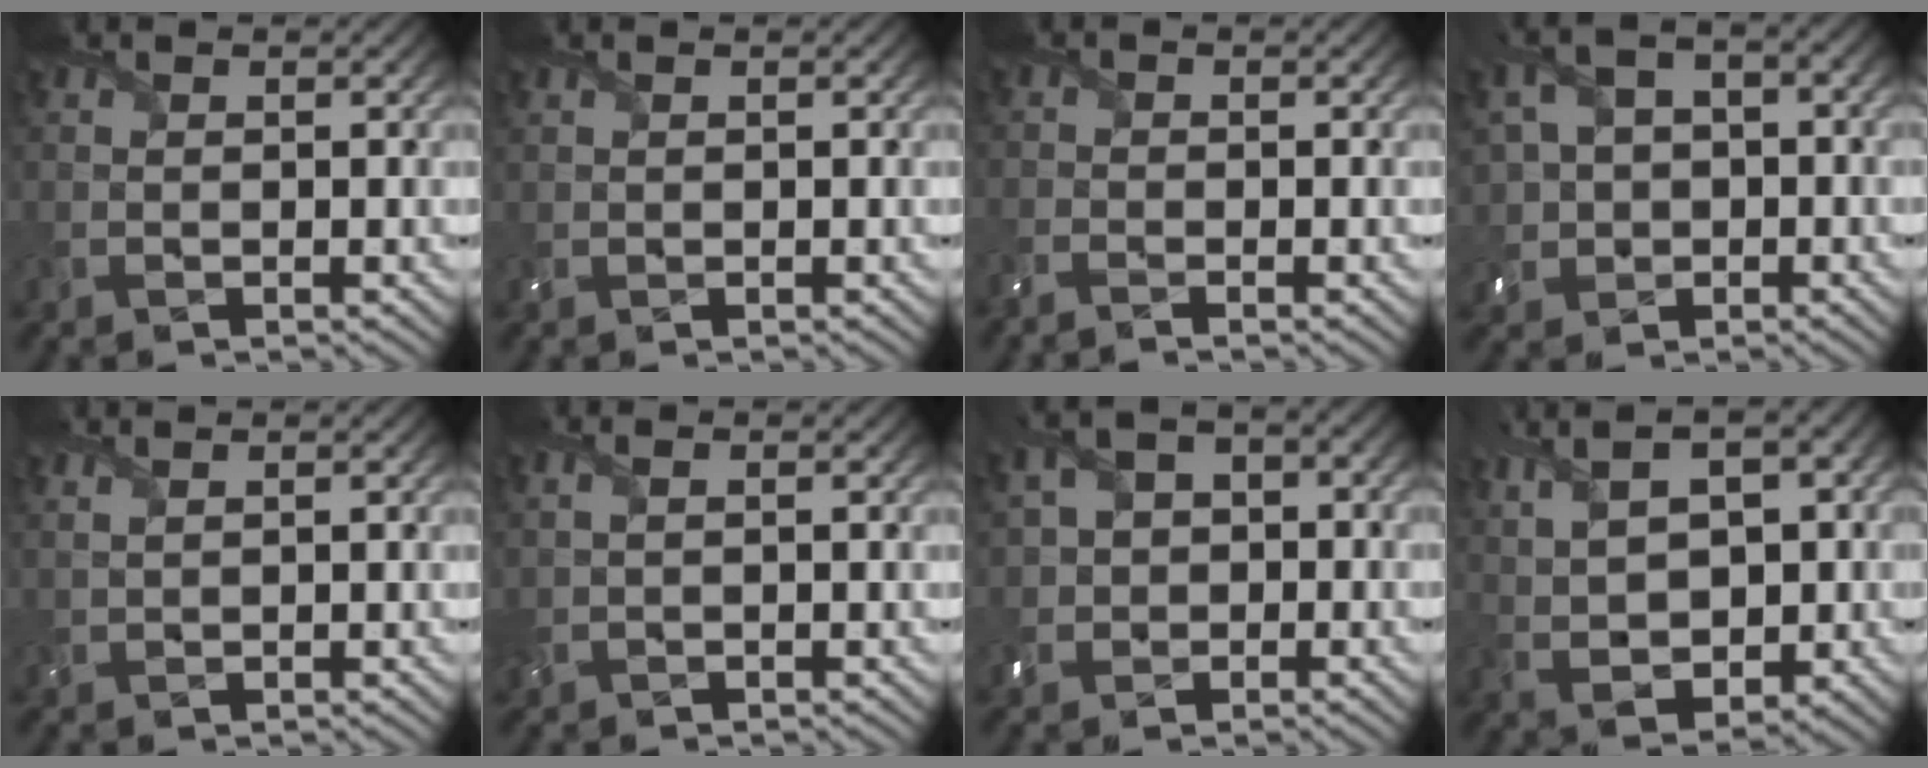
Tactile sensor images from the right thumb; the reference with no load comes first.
{"total": 0.6, "force": [0.3, 0.2, 0.4], "torque": [-0.011, 0.002, 0.009]}
{"total": 2.4, "force": [-2.0, 0.7, 1.2], "torque": [-0.033, -0.008, -0.047]}
{"total": 7.8, "force": [0.4, 6.0, 5.0], "torque": [-0.134, -0.002, 0.018]}
{"total": 1.3, "force": [1.0, 0.3, 0.8], "torque": [-0.016, 0.000, 0.025]}
{"total": 1.7, "force": [0.4, 0.7, 1.5], "torque": [-0.042, 0.004, 0.013]}
{"total": 6.0, "force": [0.1, 4.8, 3.5], "torque": [-0.088, 0.004, -0.002]}
{"total": 10.3, "force": [2.5, 5.9, 8.1], "torque": [-0.179, 0.005, 0.057]}